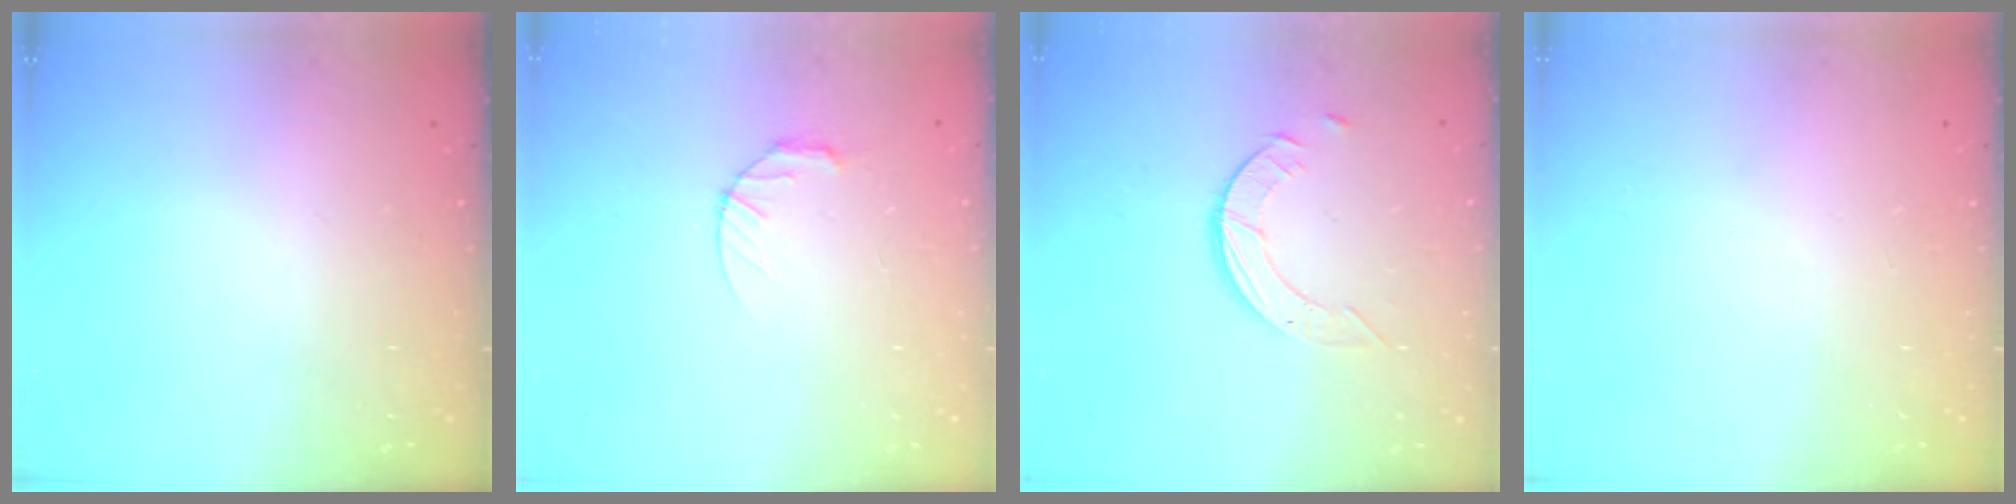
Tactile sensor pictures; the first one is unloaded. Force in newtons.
{"total": 3.1, "press": 3.1, "slide": 0.4}
{"total": 3.9, "press": 3.9, "slide": 0.3}
{"total": 0.0}